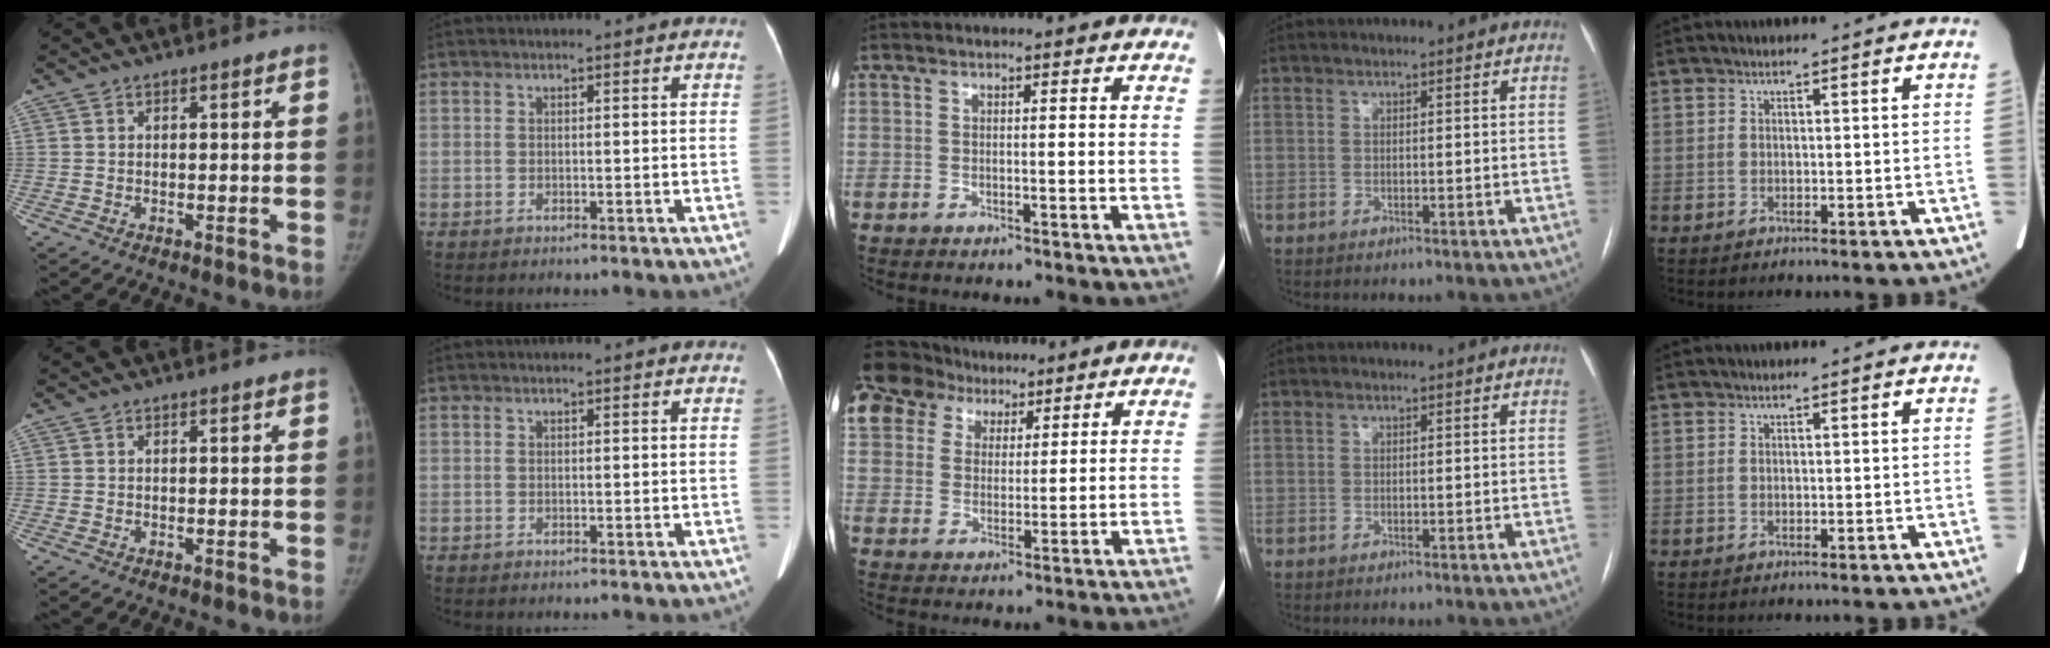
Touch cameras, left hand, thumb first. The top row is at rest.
{"middle": {"total": 15.4, "force": [11.0, 9.5, 5.2], "torque": [-0.157, 0.053, 0.207]}}